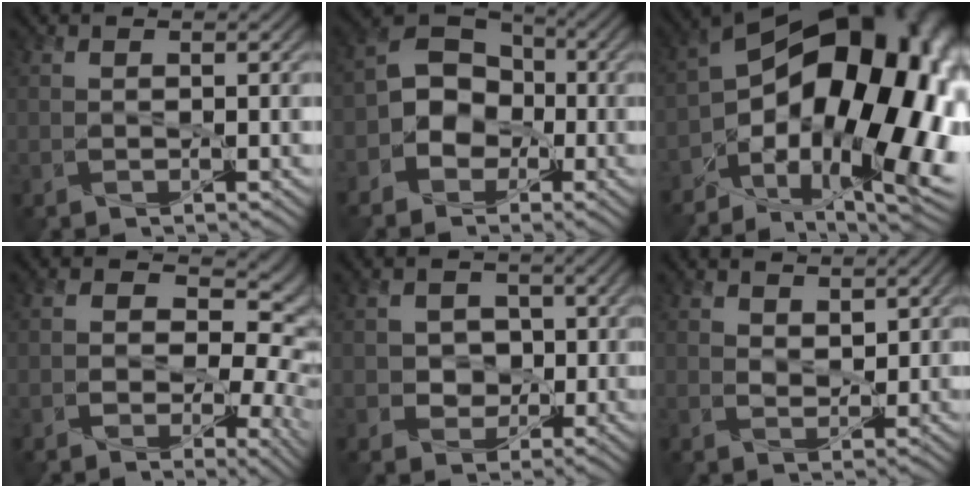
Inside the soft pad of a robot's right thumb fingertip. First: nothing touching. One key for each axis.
{"total": 7.3, "fx": -2.6, "fy": 5.7, "fz": 3.7, "tx": -0.061, "ty": 0.000, "tz": -0.068}
{"total": 20.9, "fx": -4.1, "fy": 11.9, "fz": 16.7, "tx": -0.236, "ty": -0.034, "tz": -0.035}
{"total": 11.9, "fx": -0.5, "fy": 8.8, "fz": 7.9, "tx": -0.103, "ty": -0.004, "tz": -0.019}
{"total": 4.6, "fx": 0.2, "fy": 4.1, "fz": 2.0, "tx": -0.045, "ty": 0.003, "tz": 0.001}
{"total": 2.8, "fx": 1.8, "fy": 1.5, "fz": 1.5, "tx": -0.037, "ty": -0.005, "tz": 0.028}